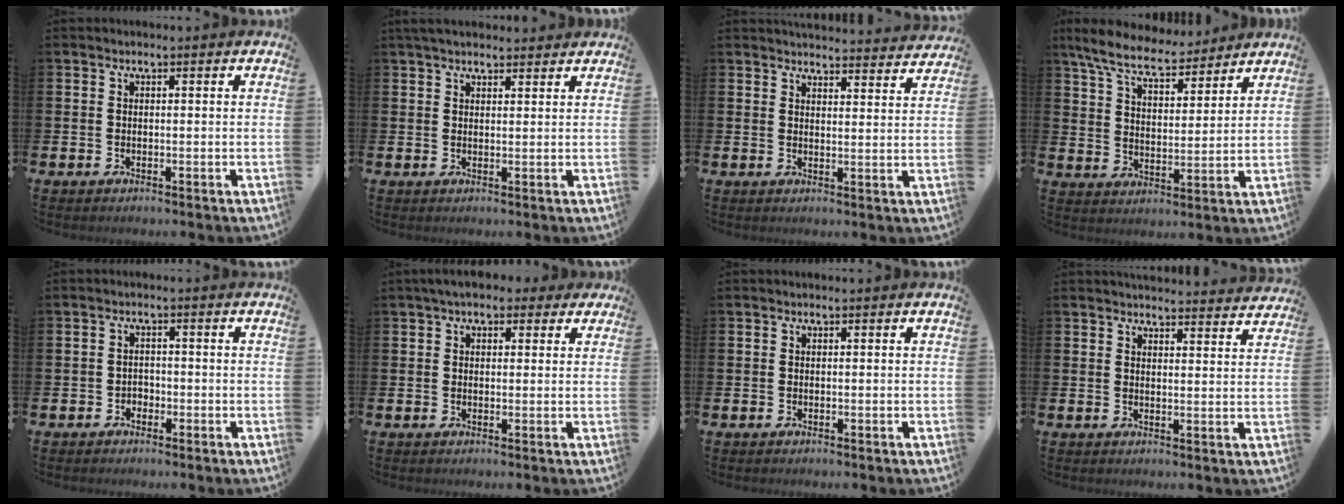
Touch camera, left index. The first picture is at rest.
{"total": 3.3, "force": [2.9, 1.0, 1.1], "torque": [-0.017, -0.007, 0.051]}
{"total": 4.0, "force": [4.0, 0.3, 0.1], "torque": [0.000, -0.030, 0.071]}
{"total": 8.2, "force": [7.5, 1.8, 3.0], "torque": [-0.090, -0.034, 0.134]}
{"total": 2.0, "force": [-1.2, 1.5, 0.4], "torque": [-0.010, 0.003, -0.028]}
{"total": 3.6, "force": [2.8, 1.8, 1.3], "torque": [-0.023, -0.001, 0.048]}
{"total": 0.0}
{"total": 3.6, "force": [3.6, 0.2, 0.1], "torque": [0.001, -0.026, 0.064]}